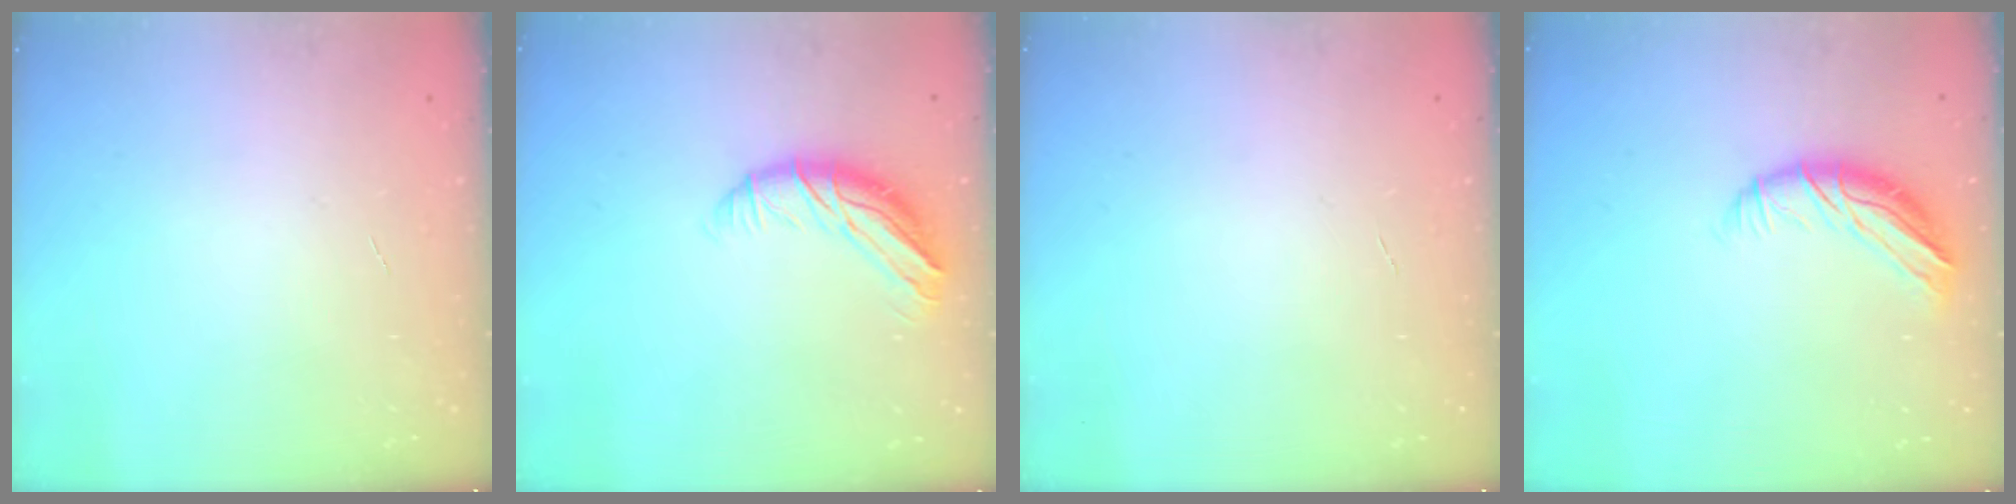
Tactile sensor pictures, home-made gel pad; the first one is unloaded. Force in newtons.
{"total": 10.8, "press": 10.7, "slide": 0.7}
{"total": 0.0}
{"total": 9.1, "press": 8.9, "slide": 1.5}